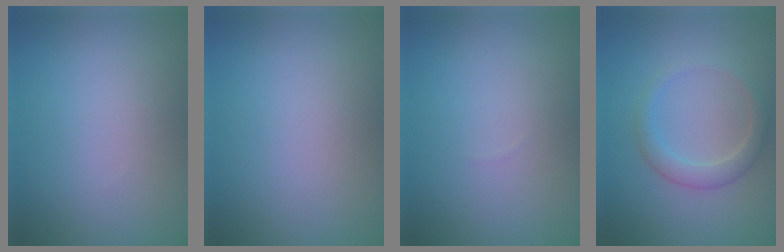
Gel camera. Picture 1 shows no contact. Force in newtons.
{"total": 0.0}
{"total": 0.0}
{"total": 2.2, "press": 2.2, "slide": 0.1}